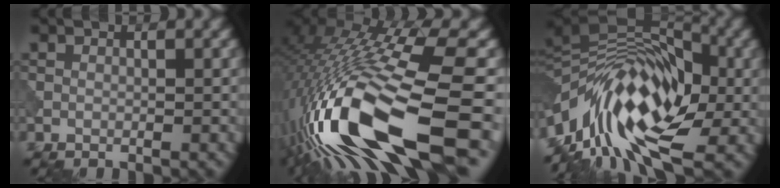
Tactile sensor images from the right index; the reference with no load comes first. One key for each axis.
{"total": 17.0, "fx": -5.4, "fy": 4.9, "fz": 15.3, "tx": -0.294, "ty": -0.007, "tz": -0.089}
{"total": 13.8, "fx": -4.0, "fy": 6.7, "fz": 11.4, "tx": -0.188, "ty": 0.034, "tz": -0.092}